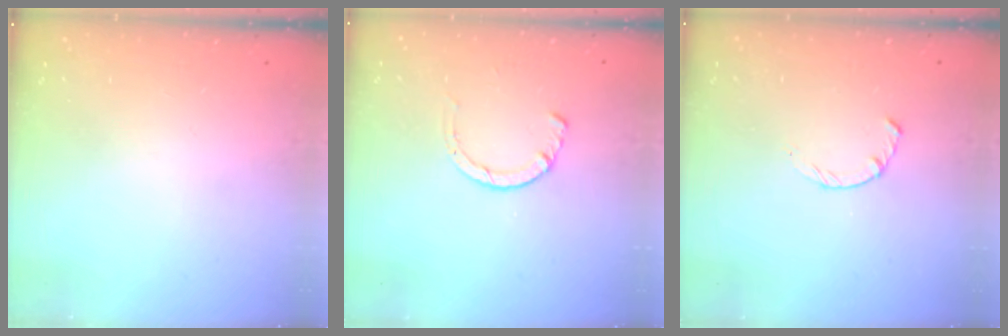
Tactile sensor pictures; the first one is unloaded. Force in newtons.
{"total": 1.2, "press": 1.2, "slide": 0.3}
{"total": 2.4, "press": 2.3, "slide": 0.4}